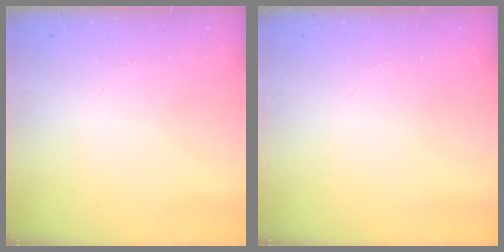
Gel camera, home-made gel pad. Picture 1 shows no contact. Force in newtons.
{"total": 0.0}